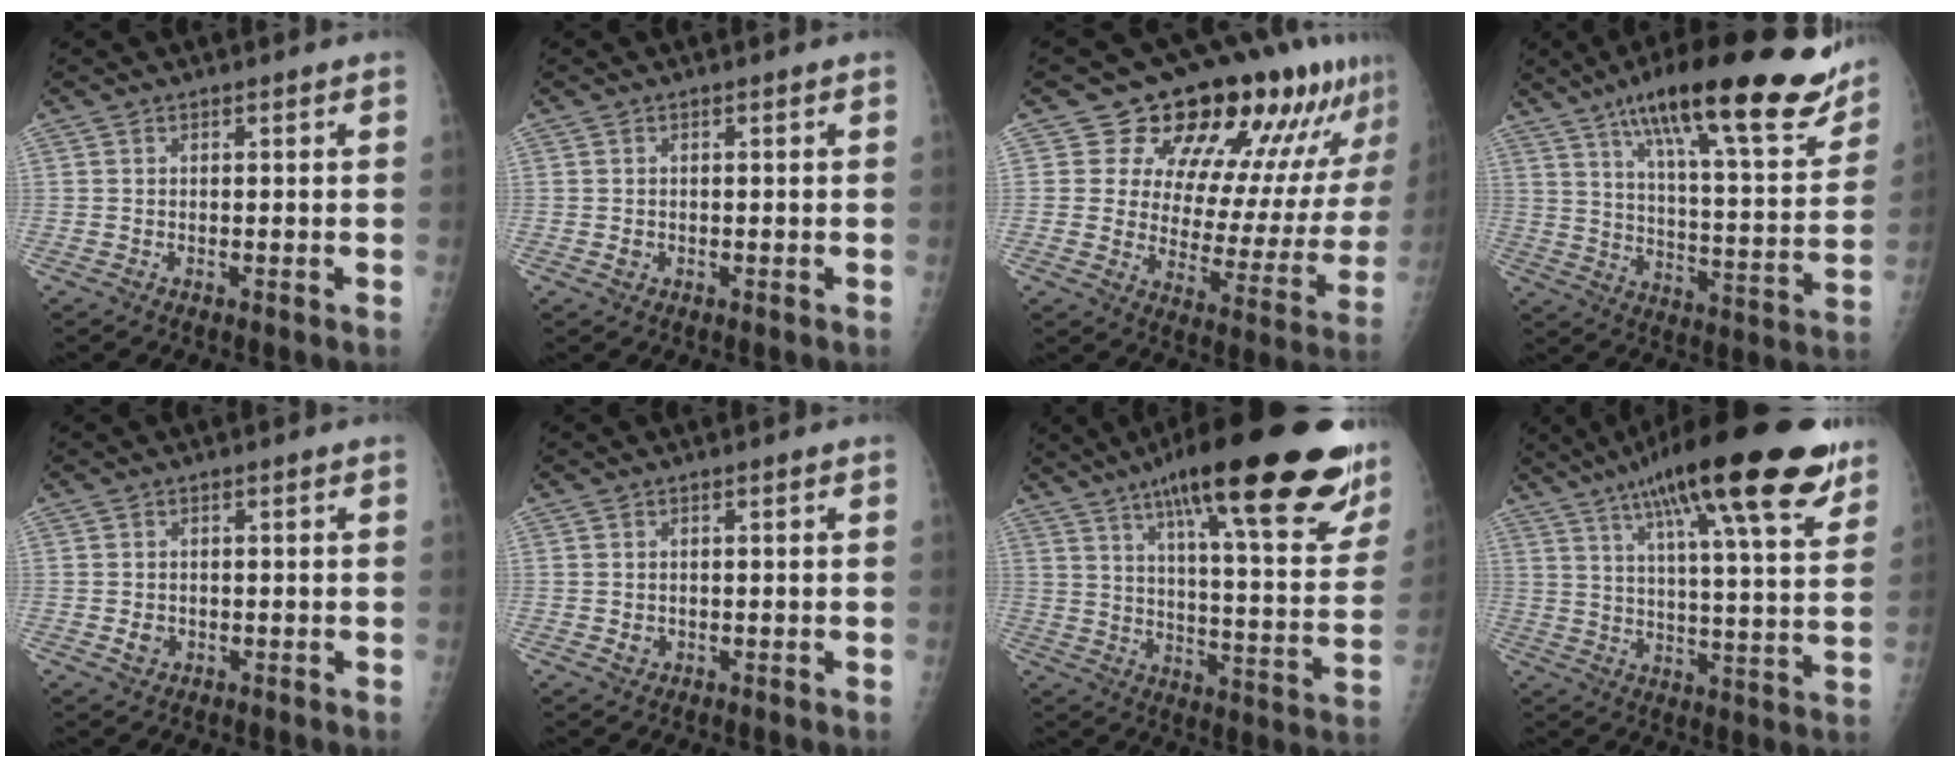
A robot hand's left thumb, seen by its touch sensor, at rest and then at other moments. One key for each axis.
{"total": 1.1, "fx": -0.2, "fy": 1.0, "fz": 0.4, "tx": -0.003, "ty": 0.002, "tz": -0.002}
{"total": 21.8, "fx": 15.0, "fy": 10.5, "fz": 12.0, "tx": -0.112, "ty": -0.064, "tz": 0.197}
{"total": 27.2, "fx": 18.0, "fy": 6.4, "fz": 19.3, "tx": -0.261, "ty": -0.049, "tz": 0.268}
{"total": 2.1, "fx": -0.5, "fy": 1.8, "fz": 0.9, "tx": -0.008, "ty": 0.002, "tz": -0.005}
{"total": 1.5, "fx": -0.2, "fy": 1.3, "fz": 0.6, "tx": -0.004, "ty": 0.002, "tz": 0.001}
{"total": 31.8, "fx": 20.0, "fy": 7.2, "fz": 23.6, "tx": -0.289, "ty": -0.044, "tz": 0.280}
{"total": 25.1, "fx": 15.6, "fy": 5.3, "fz": 19.0, "tx": -0.282, "ty": -0.034, "tz": 0.231}